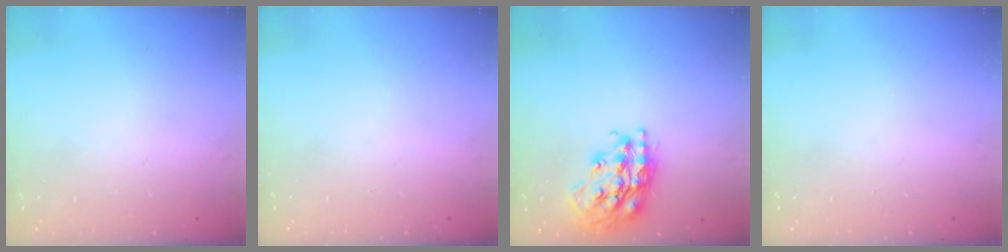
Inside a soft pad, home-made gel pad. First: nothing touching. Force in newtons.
{"total": 0.0}
{"total": 19.2, "press": 19.1, "slide": 1.6}
{"total": 0.0}